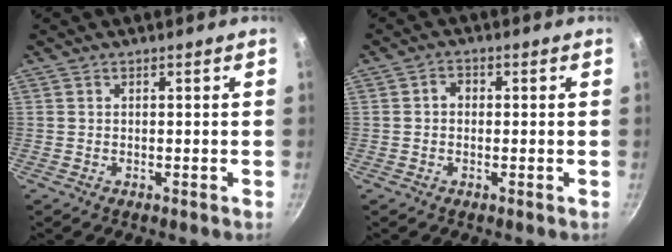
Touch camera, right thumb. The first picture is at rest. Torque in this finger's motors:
{"motor_torque": [-0.10, 0.01, 0.05, 0.00, 0.02]}